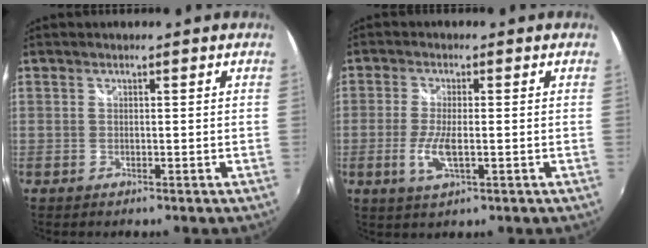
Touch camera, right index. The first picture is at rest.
{"total": 5.4, "force": [-1.4, 1.3, 5.1], "torque": [-0.111, -0.010, -0.026]}